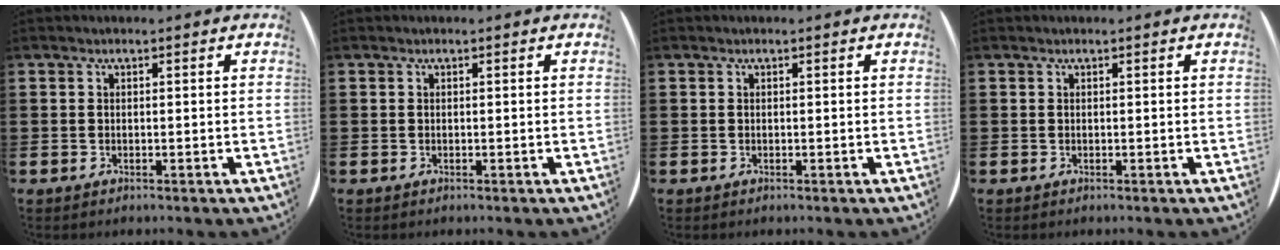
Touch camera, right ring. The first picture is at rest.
{"total": 0.0}
{"total": 0.0}
{"total": 0.0}